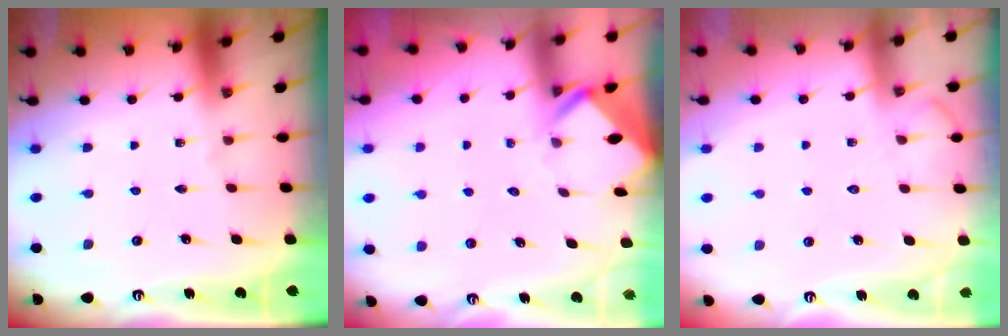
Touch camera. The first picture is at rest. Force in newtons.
{"total": 2.9, "press": 2.9, "slide": 0.2}
{"total": 5.3, "press": 5.3, "slide": 0.7}